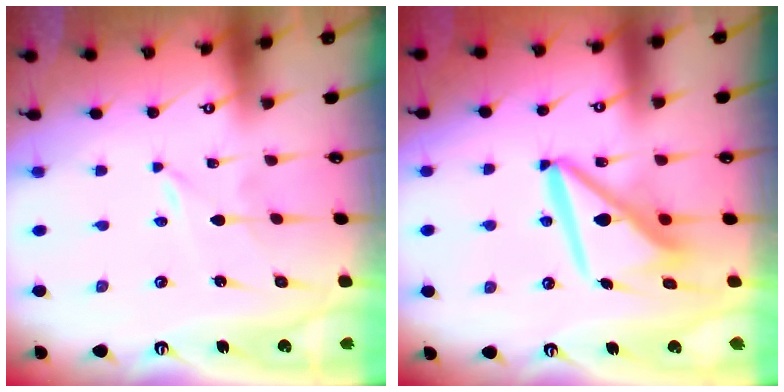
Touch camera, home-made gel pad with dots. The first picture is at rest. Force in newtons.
{"total": 12.1, "press": 12.1, "slide": 1.2}